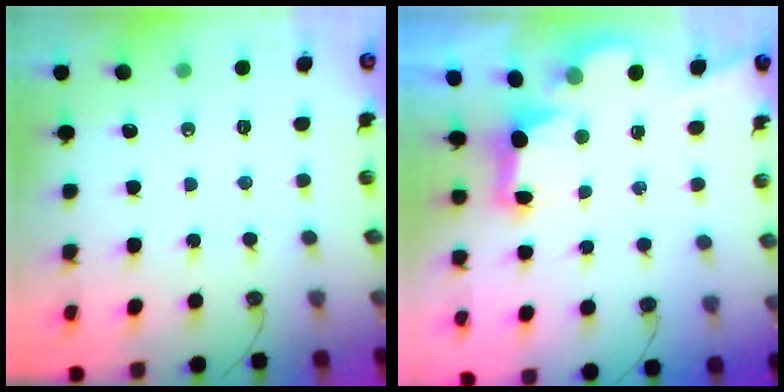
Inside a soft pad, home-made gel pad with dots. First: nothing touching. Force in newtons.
{"total": 2.7, "press": 2.6, "slide": 0.9}